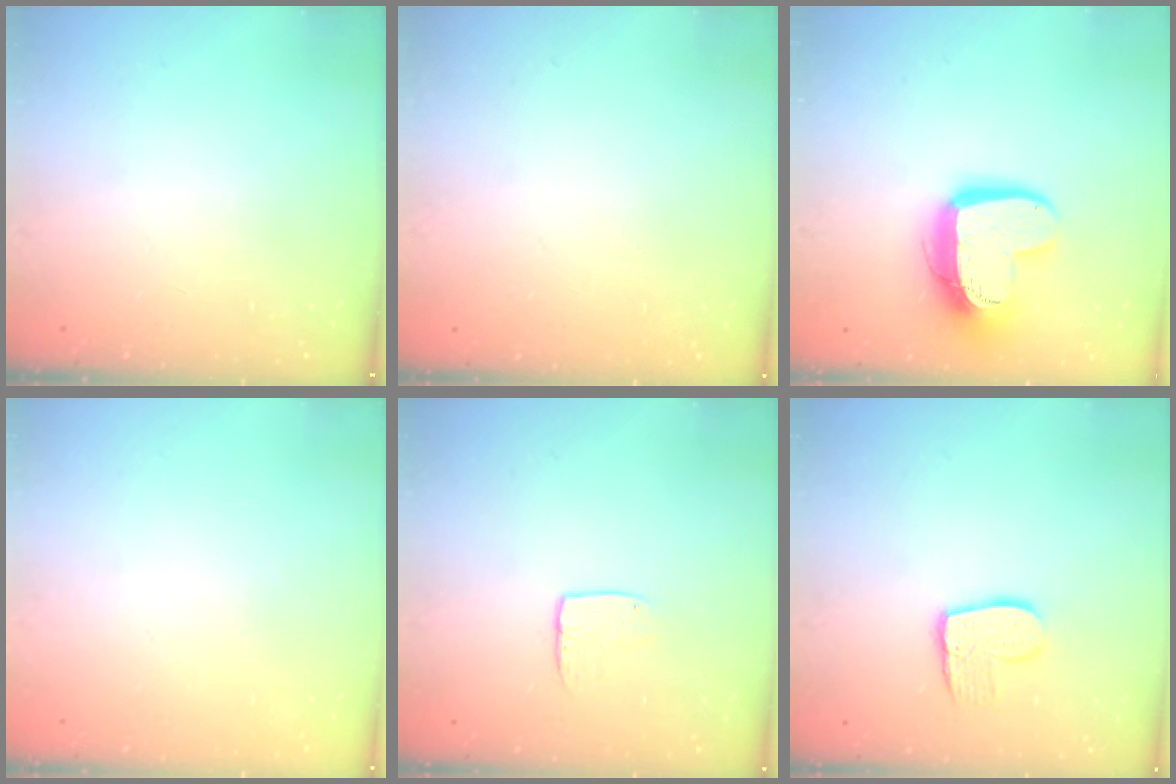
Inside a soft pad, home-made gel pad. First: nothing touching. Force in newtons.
{"total": 0.0}
{"total": 16.9, "press": 16.9, "slide": 1.4}
{"total": 0.0}
{"total": 6.7, "press": 6.7, "slide": 0.5}
{"total": 10.0, "press": 10.0, "slide": 0.8}